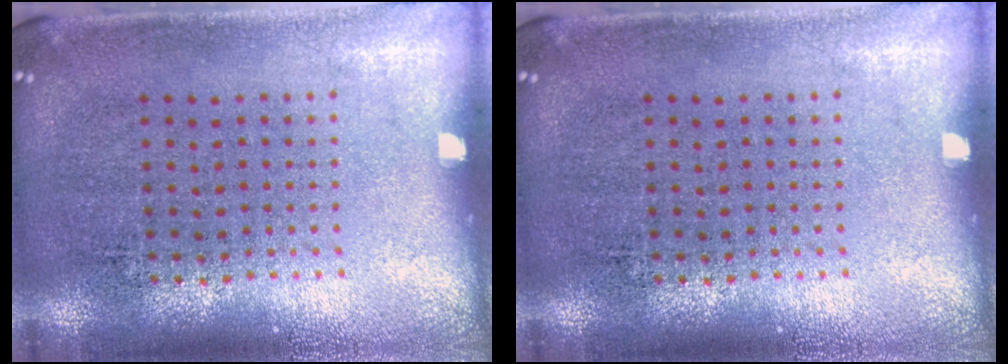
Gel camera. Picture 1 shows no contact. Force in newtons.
{"total": 0.0}